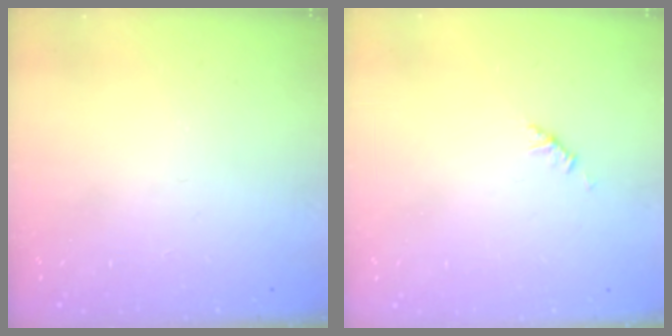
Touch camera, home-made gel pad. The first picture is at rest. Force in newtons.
{"total": 1.9, "press": 1.8, "slide": 0.6}